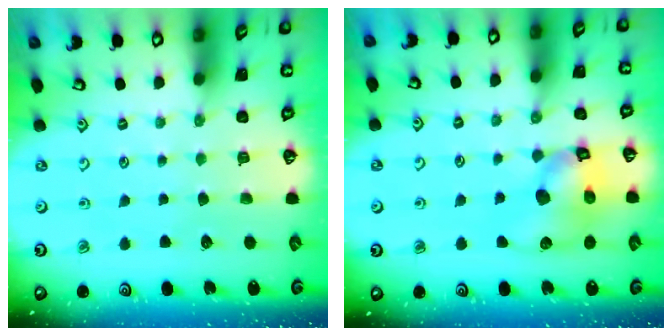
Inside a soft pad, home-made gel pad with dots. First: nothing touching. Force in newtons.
{"total": 12.3, "press": 12.2, "slide": 1.6}